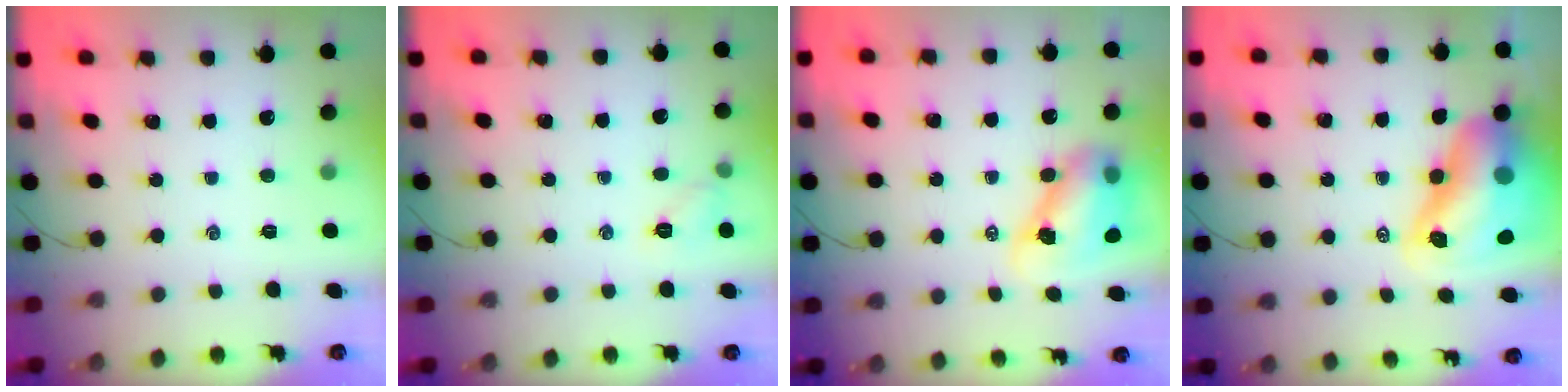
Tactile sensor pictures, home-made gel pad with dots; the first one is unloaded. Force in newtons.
{"total": 6.4, "press": 6.1, "slide": 1.8}
{"total": 9.3, "press": 9.1, "slide": 2.3}
{"total": 16.4, "press": 15.7, "slide": 4.8}